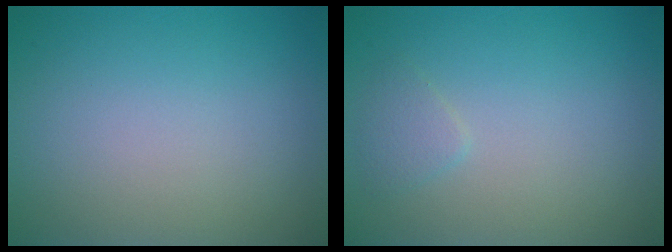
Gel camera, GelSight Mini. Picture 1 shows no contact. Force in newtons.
{"total": 1.1, "press": 1.1, "slide": 0.0}